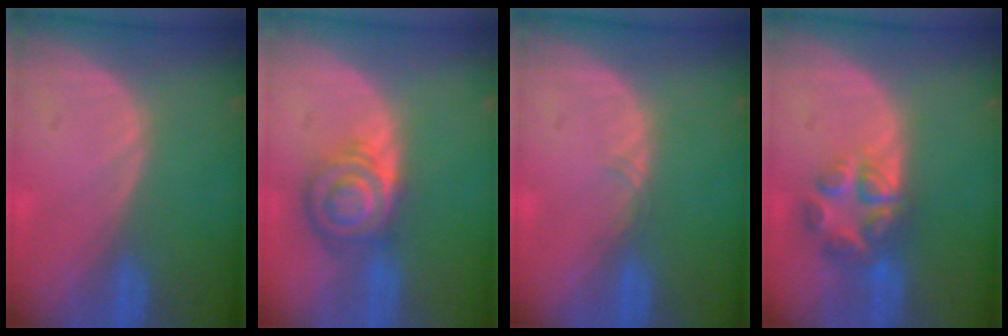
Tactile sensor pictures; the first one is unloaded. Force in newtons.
{"total": 6.6, "press": 6.6, "slide": 0.2}
{"total": 0.9, "press": 0.8, "slide": 0.2}
{"total": 7.0, "press": 6.0, "slide": 3.8}